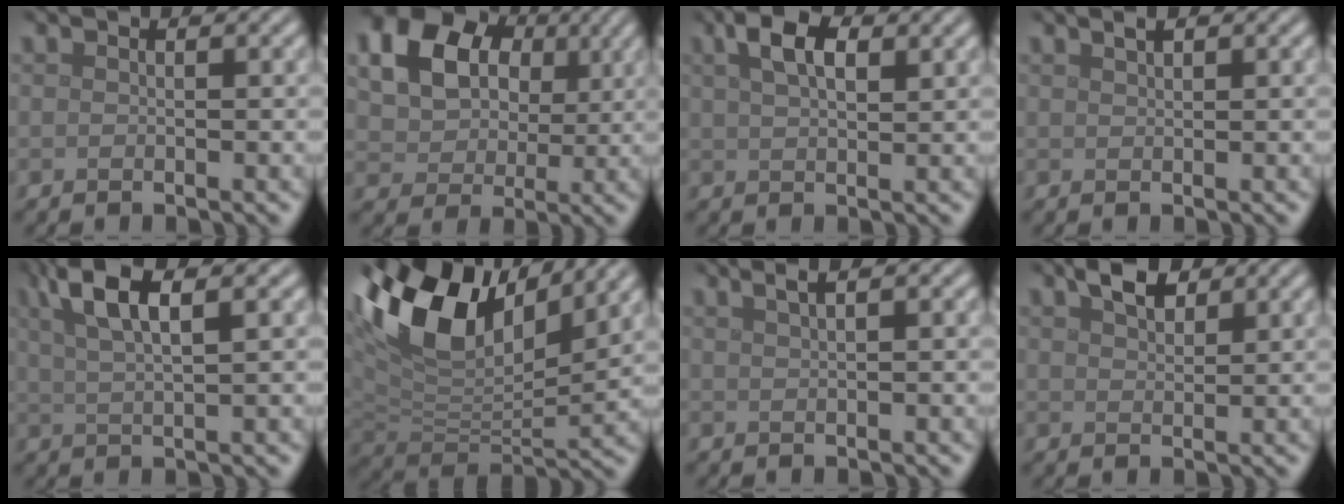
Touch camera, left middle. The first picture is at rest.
{"total": 17.6, "force": [7.4, 13.5, 8.7], "torque": [-0.197, 0.031, 0.131]}
{"total": 4.3, "force": [2.2, 1.9, 3.2], "torque": [-0.060, 0.009, 0.038]}
{"total": 1.0, "force": [0.8, 0.3, 0.6], "torque": [-0.011, 0.003, 0.013]}
{"total": 6.2, "force": [3.2, 1.7, 5.0], "torque": [-0.086, 0.015, 0.055]}
{"total": 12.4, "force": [6.3, 6.0, 8.9], "torque": [-0.179, 0.023, 0.109]}
{"total": 2.5, "force": [1.5, 0.9, 1.8], "torque": [-0.016, 0.004, 0.009]}
{"total": 2.6, "force": [1.9, 1.2, 1.4], "torque": [-0.026, 0.006, 0.036]}